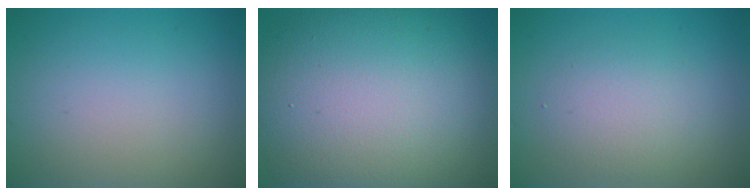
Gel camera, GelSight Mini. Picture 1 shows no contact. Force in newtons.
{"total": 15.3, "press": 15.3, "slide": 1.0}
{"total": 2.9, "press": 2.9, "slide": 0.2}